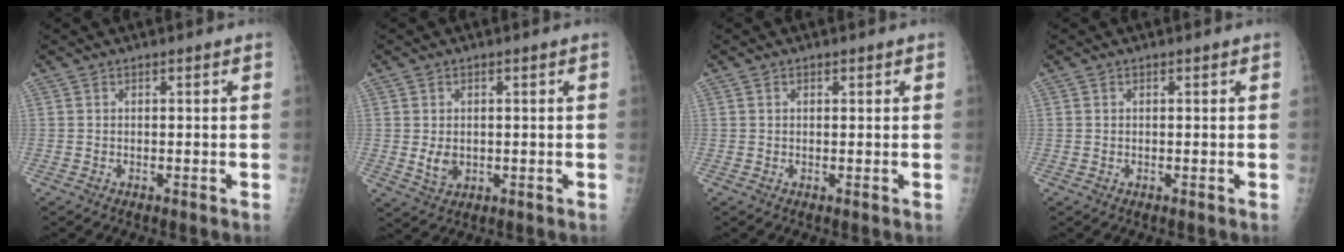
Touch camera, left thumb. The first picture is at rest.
{"total": 4.0, "force": [-0.1, 3.0, 2.6], "torque": [-0.036, -0.006, 0.007]}
{"total": 0.8, "force": [0.4, 0.6, 0.4], "torque": [-0.003, -0.001, 0.005]}
{"total": 0.0}